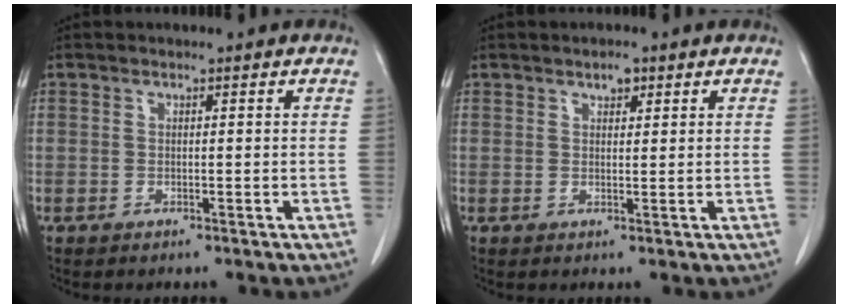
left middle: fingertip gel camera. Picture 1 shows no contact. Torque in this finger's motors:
{"motor_torque": [0.12, -0.07, -0.02, 0.01]}